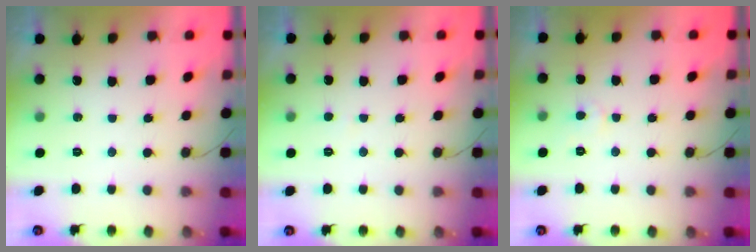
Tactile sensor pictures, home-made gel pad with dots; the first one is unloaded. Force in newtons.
{"total": 1.3, "press": 1.3, "slide": 0.1}
{"total": 2.9, "press": 2.9, "slide": 0.2}